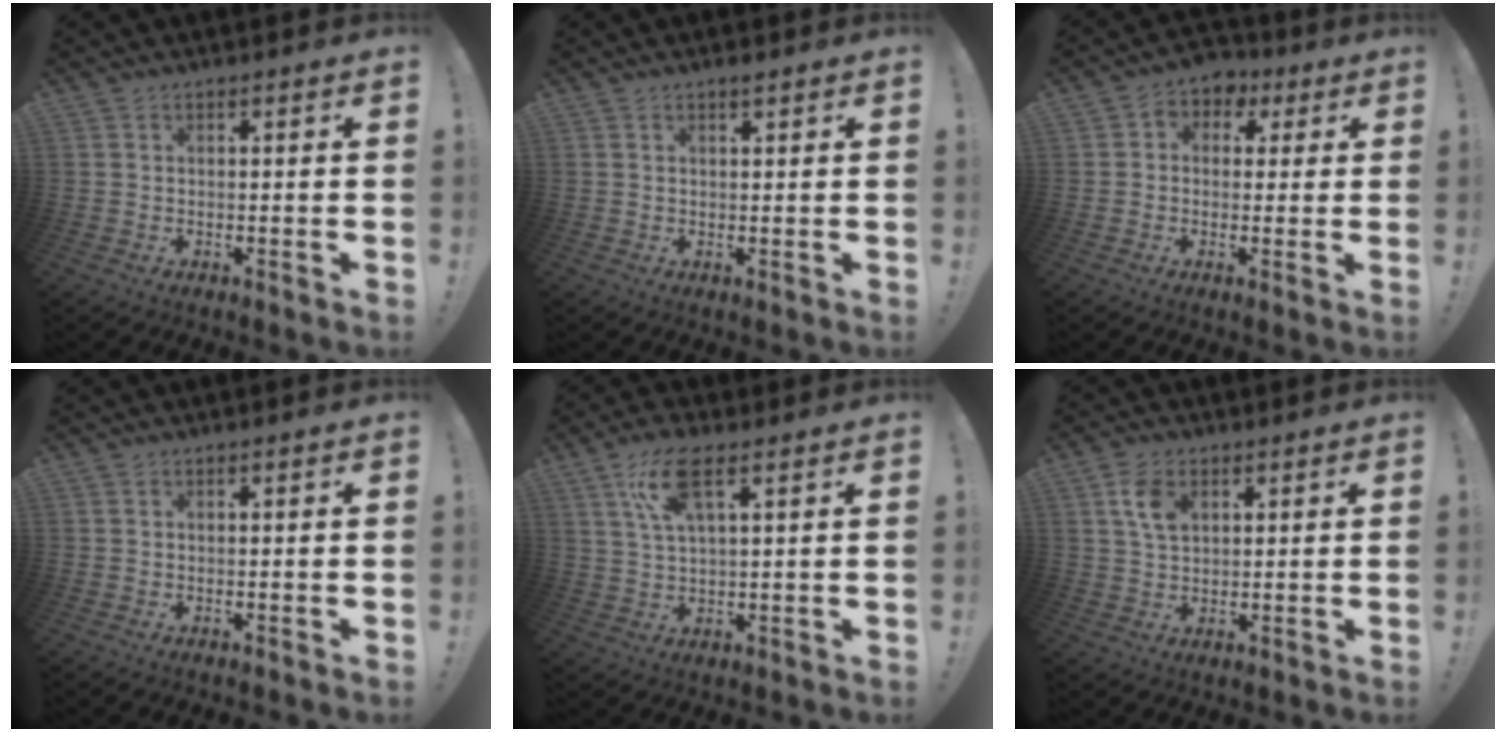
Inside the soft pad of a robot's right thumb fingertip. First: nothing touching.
{"total": 1.2, "force": [0.9, 0.0, 0.8], "torque": [-0.008, -0.003, 0.014]}
{"total": 5.4, "force": [0.4, 4.9, 2.1], "torque": [-0.014, -0.002, 0.008]}
{"total": 0.0}
{"total": 9.7, "force": [4.5, 3.2, 8.0], "torque": [-0.151, -0.001, 0.084]}
{"total": 8.0, "force": [3.2, 5.5, 4.9], "torque": [-0.079, 0.002, 0.062]}